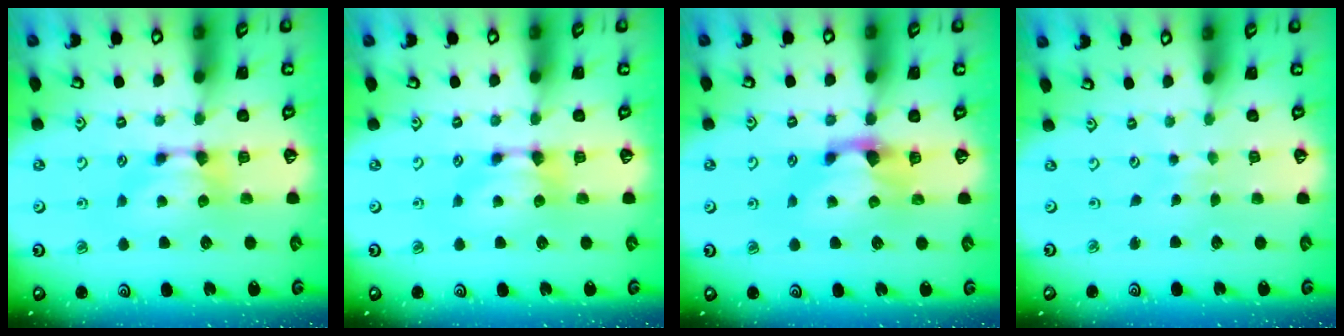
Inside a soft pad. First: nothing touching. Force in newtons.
{"total": 0.0}
{"total": 1.2, "press": 0.9, "slide": 0.9}
{"total": 4.5, "press": 4.5, "slide": 0.1}